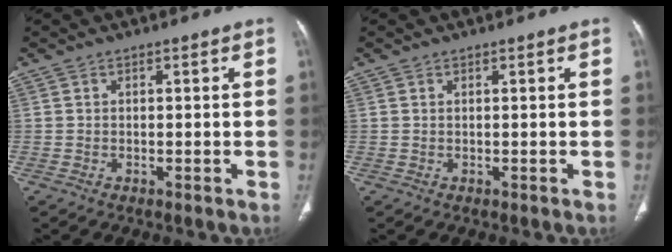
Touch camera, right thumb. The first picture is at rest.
{"total": 0.0}